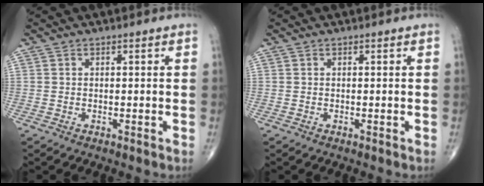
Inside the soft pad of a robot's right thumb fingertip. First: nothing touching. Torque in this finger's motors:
{"motor_torque": [0.01, 0.01, -0.02, 0.02, 0.01]}